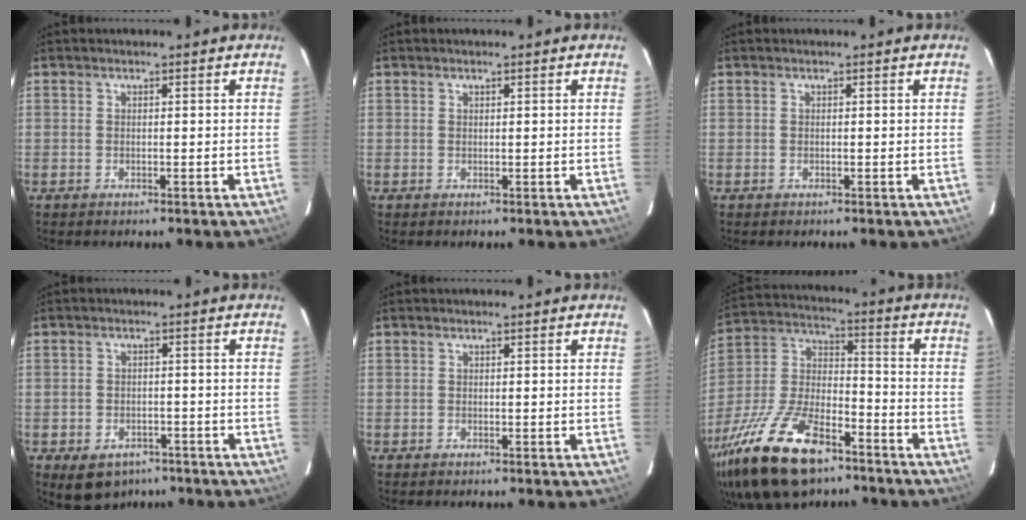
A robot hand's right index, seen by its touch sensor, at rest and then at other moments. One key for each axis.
{"total": 0.0}
{"total": 0.0}
{"total": 7.7, "fx": -4.8, "fy": 5.1, "fz": 3.1, "tx": -0.063, "ty": 0.004, "tz": -0.056}
{"total": 0.0}
{"total": 24.6, "fx": -15.5, "fy": 10.6, "fz": 15.9, "tx": -0.336, "ty": -0.020, "tz": -0.271}